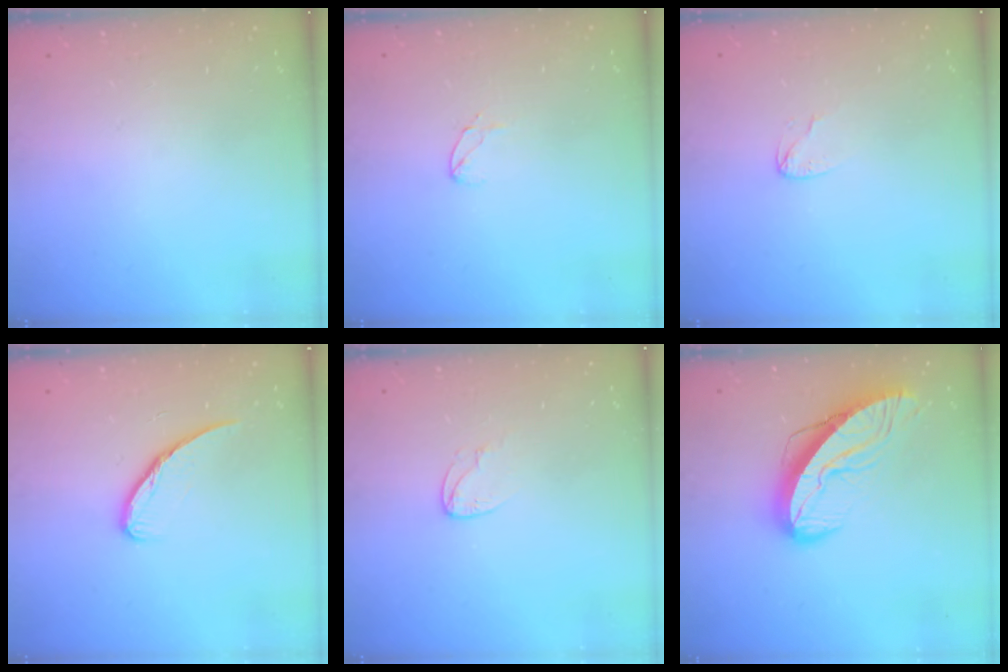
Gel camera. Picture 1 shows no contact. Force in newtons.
{"total": 3.7, "press": 3.7, "slide": 0.3}
{"total": 3.7, "press": 3.7, "slide": 0.3}
{"total": 7.1, "press": 7.0, "slide": 0.6}
{"total": 4.1, "press": 4.1, "slide": 0.3}
{"total": 13.2, "press": 13.1, "slide": 1.0}